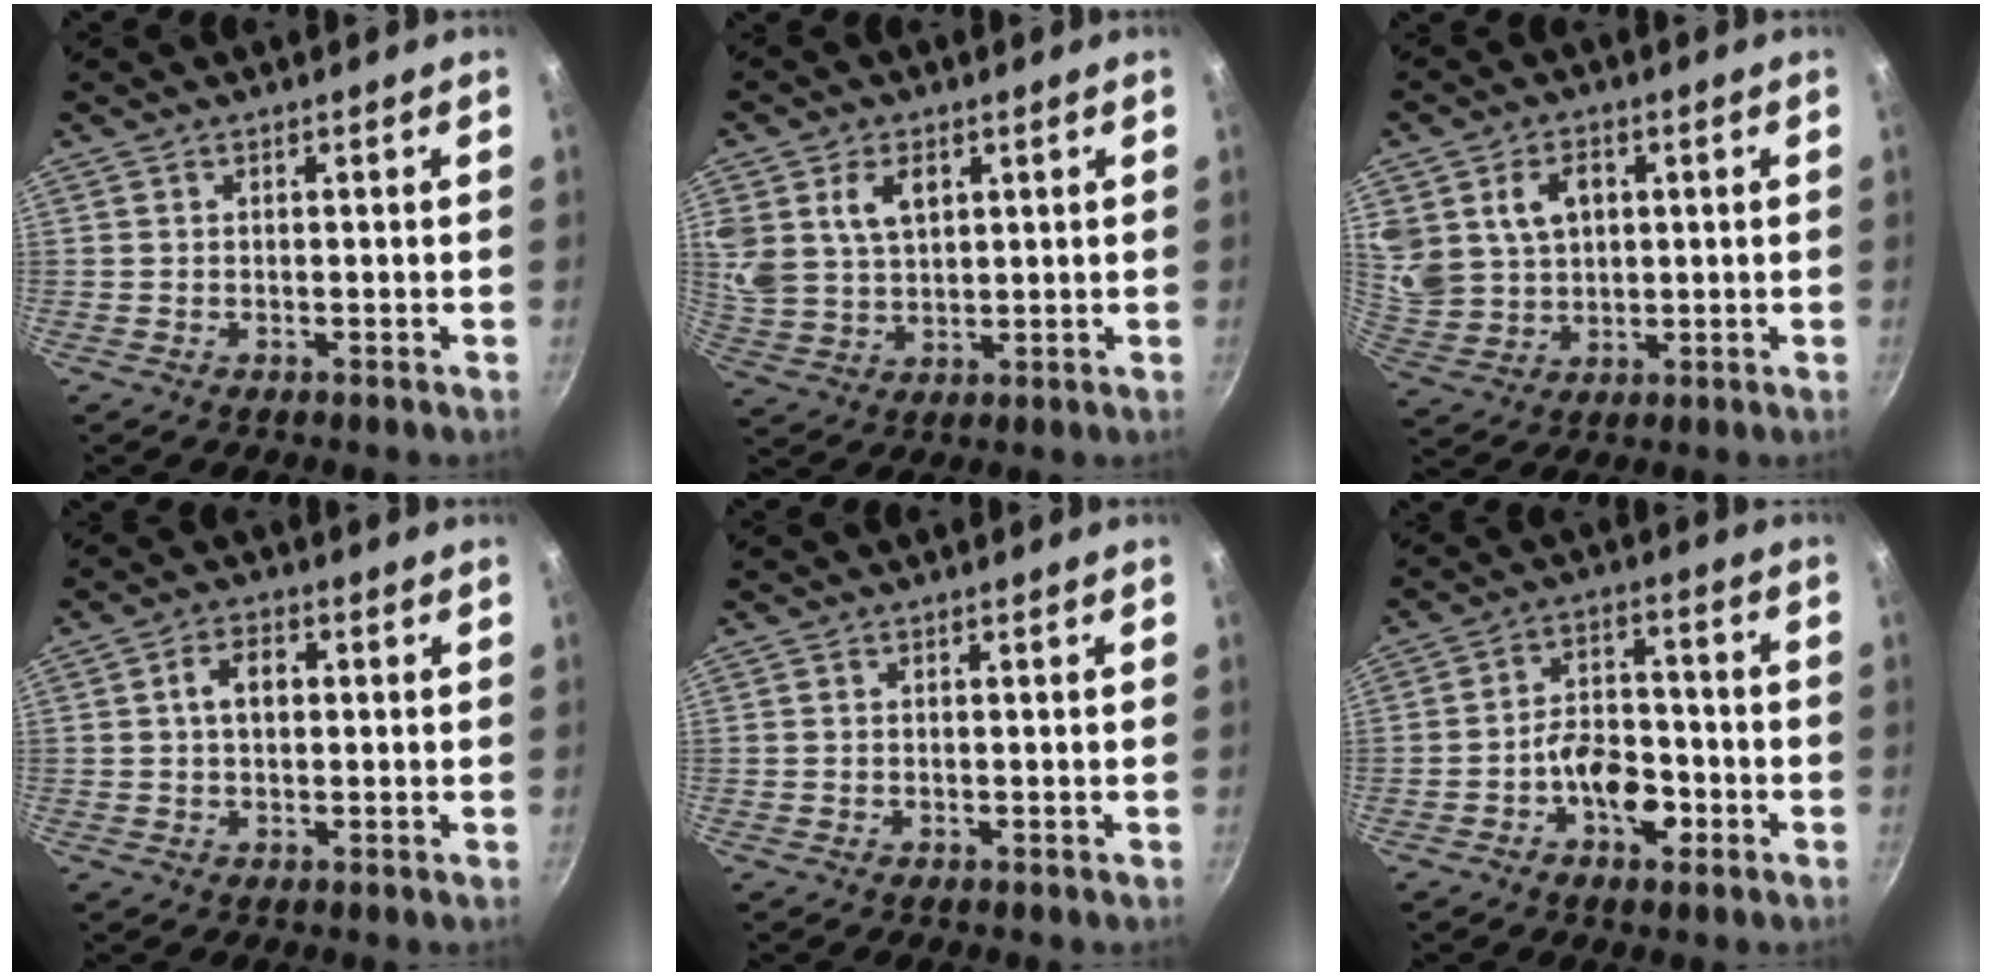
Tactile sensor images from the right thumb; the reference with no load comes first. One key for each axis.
{"total": 10.1, "fx": 3.9, "fy": 7.0, "fz": 6.3, "tx": -0.110, "ty": -0.015, "tz": 0.080}
{"total": 11.6, "fx": 3.6, "fy": 9.0, "fz": 6.4, "tx": -0.103, "ty": -0.011, "tz": 0.081}
{"total": 6.0, "fx": 0.7, "fy": 3.9, "fz": 4.4, "tx": -0.057, "ty": 0.016, "tz": 0.006}
{"total": 0.0}
{"total": 9.2, "fx": -3.8, "fy": 5.5, "fz": 6.3, "tx": -0.073, "ty": 0.040, "tz": -0.064}